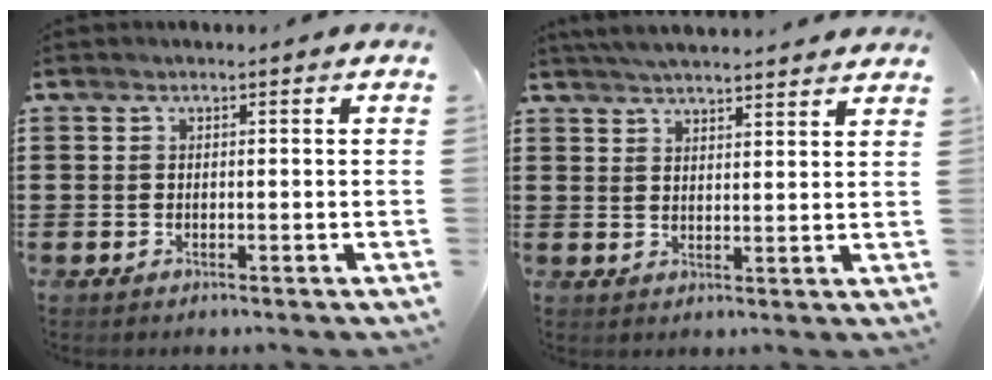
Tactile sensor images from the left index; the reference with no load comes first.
{"total": 4.1, "force": [4.1, -0.1, 0.9], "torque": [-0.028, -0.013, 0.075]}